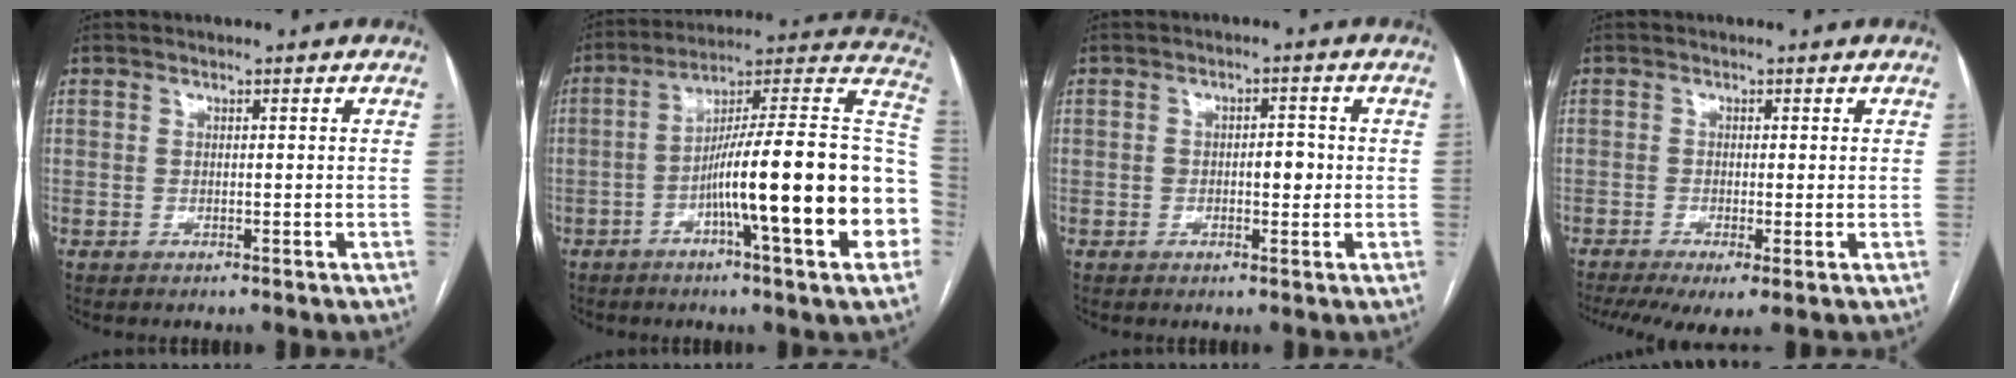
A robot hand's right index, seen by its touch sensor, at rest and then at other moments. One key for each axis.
{"total": 24.7, "fx": -5.4, "fy": 1.9, "fz": 24.0, "tx": -0.268, "ty": 0.022, "tz": -0.084}
{"total": 3.3, "fx": -0.2, "fy": 1.7, "fz": 2.9, "tx": -0.043, "ty": 0.009, "tz": 0.000}
{"total": 7.1, "fx": -4.0, "fy": 1.7, "fz": 5.6, "tx": -0.092, "ty": -0.014, "tz": -0.069}